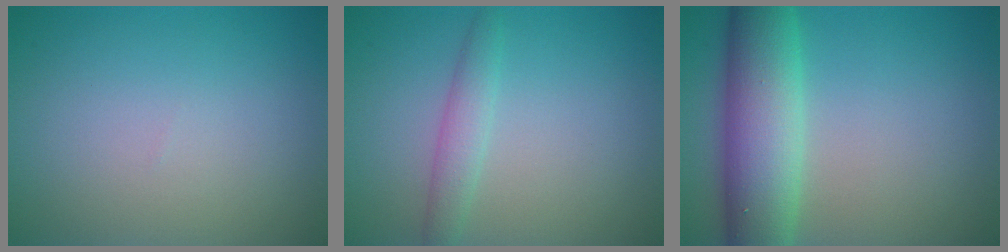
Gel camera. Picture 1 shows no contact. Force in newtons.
{"total": 2.0, "press": 2.0, "slide": 0.0}
{"total": 8.2, "press": 8.2, "slide": 0.4}